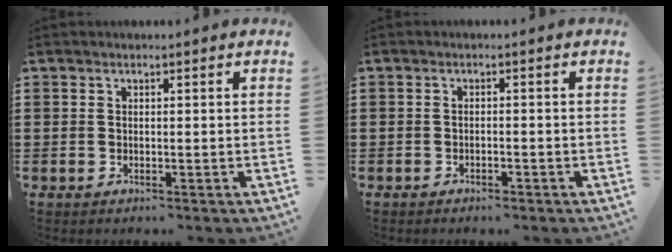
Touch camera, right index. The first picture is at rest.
{"total": 1.1, "force": [-1.0, 0.2, 0.3], "torque": [-0.010, -0.003, -0.020]}